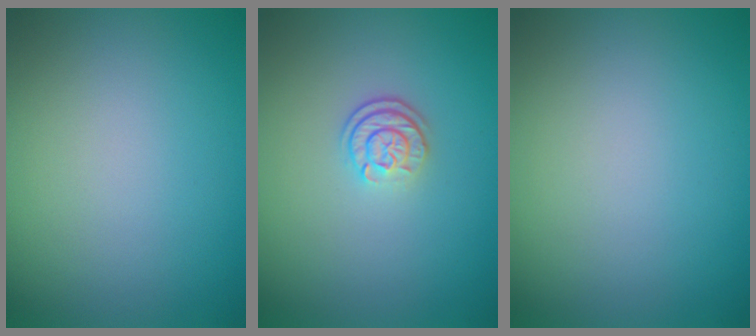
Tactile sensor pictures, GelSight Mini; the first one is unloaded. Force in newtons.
{"total": 2.1, "press": 1.8, "slide": 1.2}
{"total": 0.0}